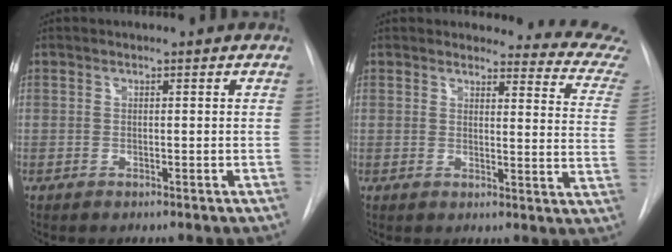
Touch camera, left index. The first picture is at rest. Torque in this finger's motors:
{"motor_torque": [0.80, -1.24, -0.04, -0.03]}